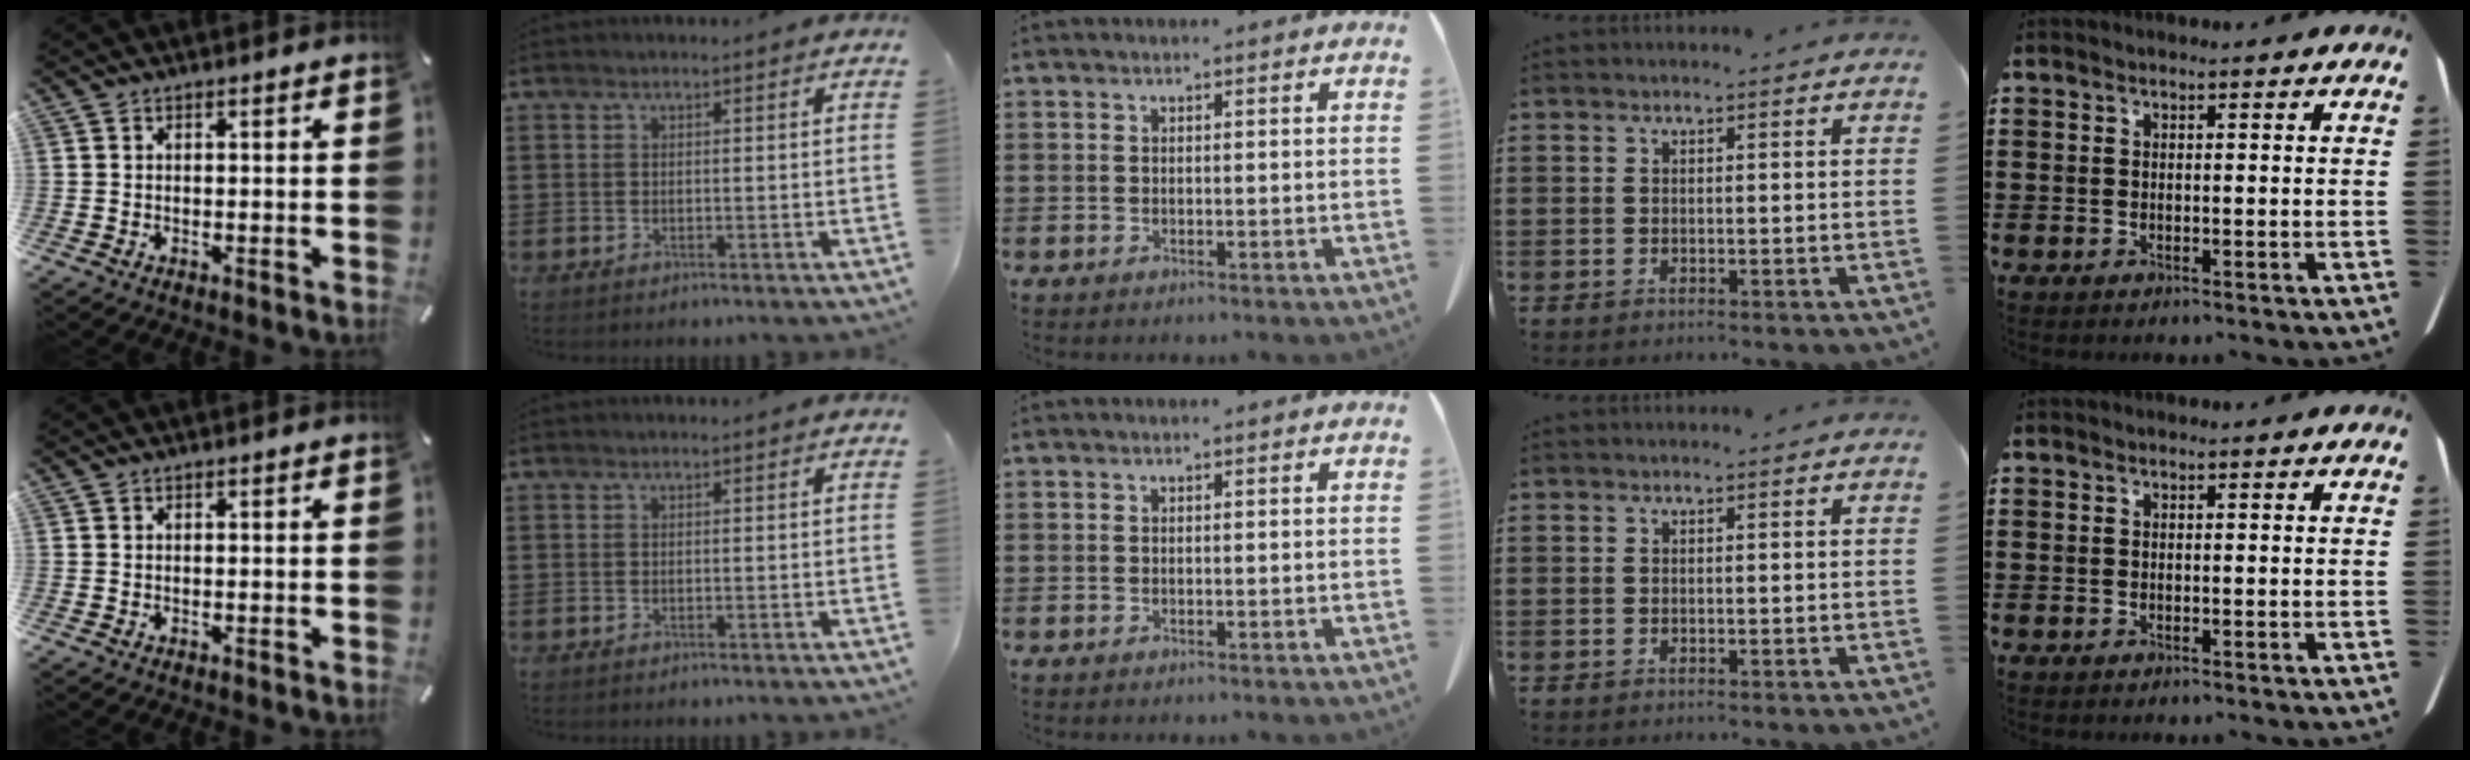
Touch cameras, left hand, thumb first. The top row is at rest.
{}